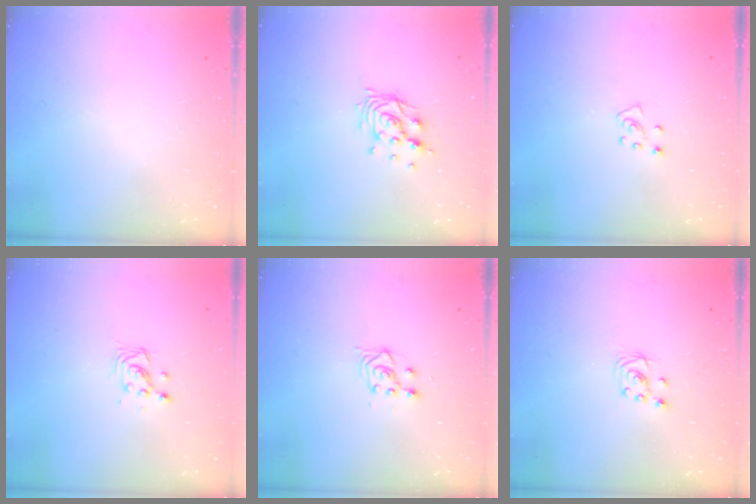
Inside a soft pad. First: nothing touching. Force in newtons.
{"total": 9.5, "press": 9.4, "slide": 0.8}
{"total": 5.4, "press": 5.4, "slide": 0.6}
{"total": 3.8, "press": 3.8, "slide": 0.5}
{"total": 3.0, "press": 2.6, "slide": 1.3}
{"total": 3.2, "press": 3.2, "slide": 0.2}